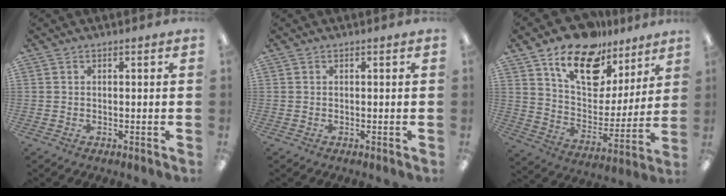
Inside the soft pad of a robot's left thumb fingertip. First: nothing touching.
{"total": 0.0}
{"total": 18.1, "force": [12.4, 10.0, 8.5], "torque": [-0.149, -0.071, 0.223]}